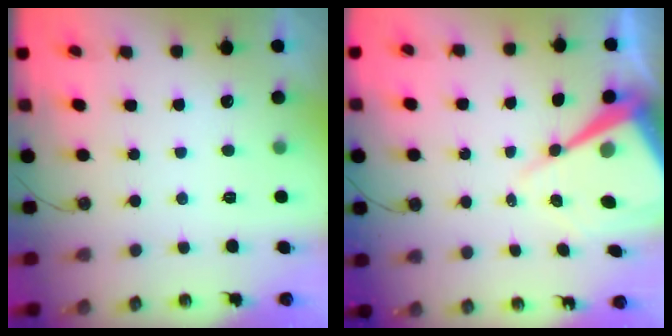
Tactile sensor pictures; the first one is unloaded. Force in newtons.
{"total": 14.3, "press": 14.3, "slide": 1.3}